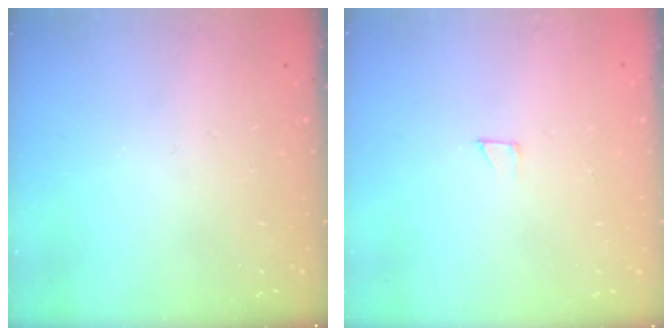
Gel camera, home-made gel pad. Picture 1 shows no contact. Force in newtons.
{"total": 1.7, "press": 1.7, "slide": 0.1}